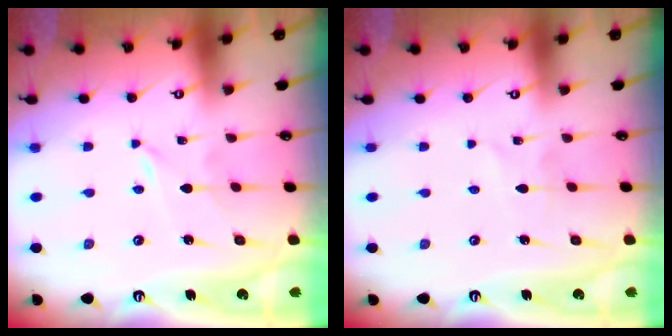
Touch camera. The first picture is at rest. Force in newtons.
{"total": 1.8, "press": 1.7, "slide": 0.2}